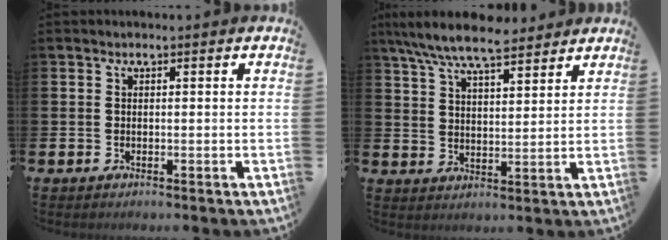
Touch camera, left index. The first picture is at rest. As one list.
[{"total": 8.2, "force": [7.5, 1.5, 2.9], "torque": [-0.078, -0.029, 0.136]}]